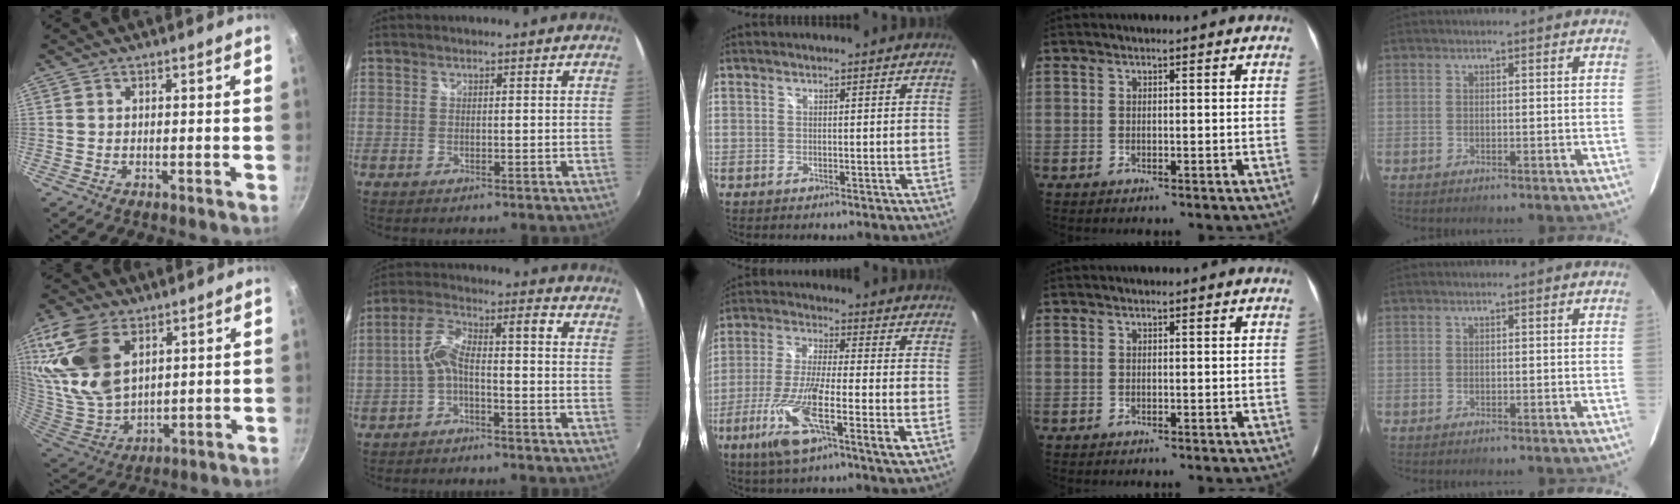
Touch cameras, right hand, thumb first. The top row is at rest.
{"thumb": {"total": 19.6, "force": [8.4, 11.8, 13.2], "torque": [-0.265, -0.030, 0.177]}, "index": {"total": 7.7, "force": [-2.9, 2.2, 6.8], "torque": [-0.151, 0.020, -0.051]}, "middle": {"total": 14.5, "force": [-4.8, 2.1, 13.5], "torque": [-0.274, -0.022, -0.089]}}